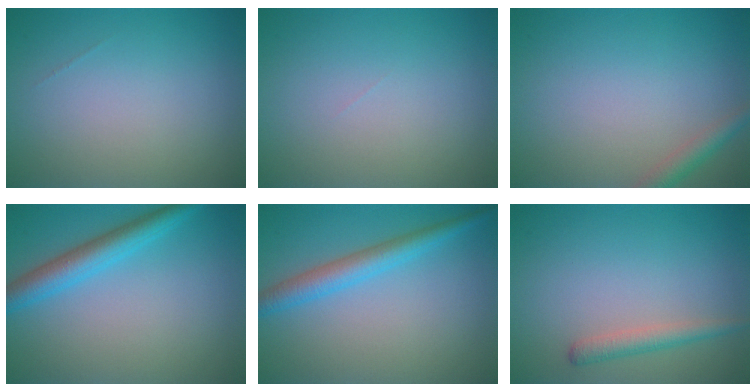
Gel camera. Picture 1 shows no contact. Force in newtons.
{"total": 0.0}
{"total": 1.9, "press": 1.9, "slide": 0.1}
{"total": 3.9, "press": 3.9, "slide": 0.1}
{"total": 3.3, "press": 3.3, "slide": 0.1}
{"total": 1.9, "press": 1.9, "slide": 0.1}